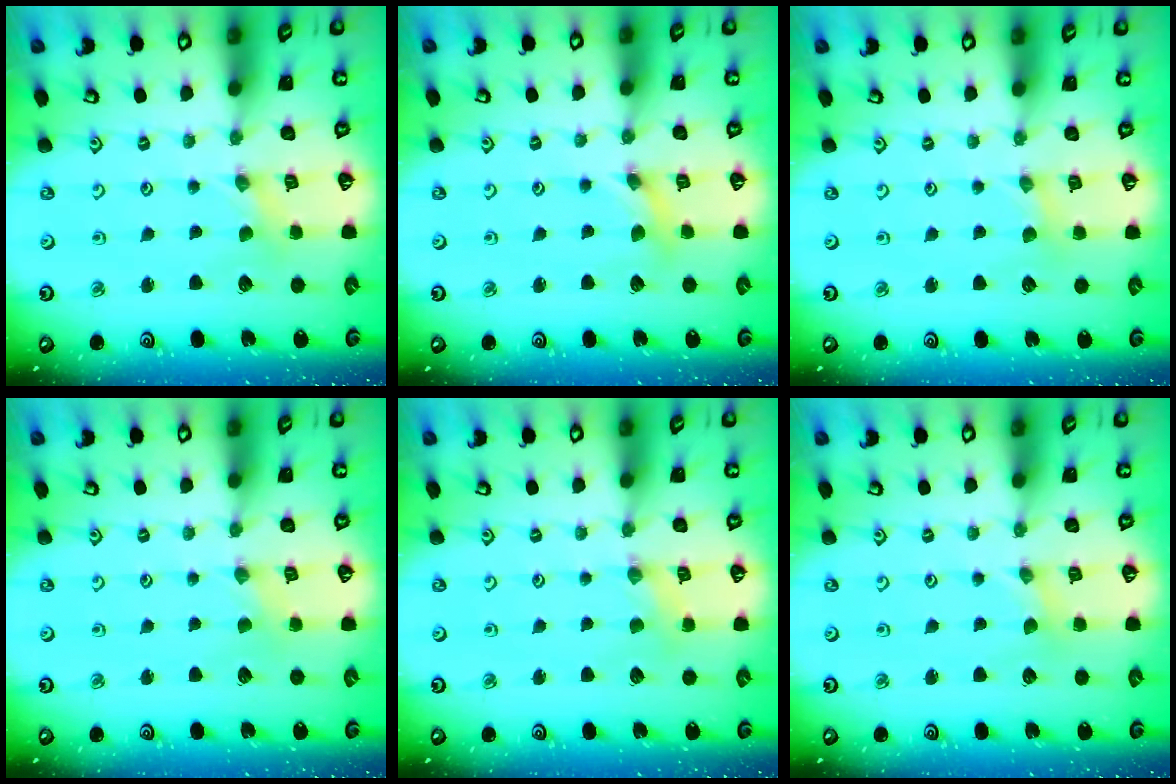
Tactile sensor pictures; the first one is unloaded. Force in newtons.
{"total": 2.5, "press": 2.4, "slide": 0.3}
{"total": 1.6, "press": 1.6, "slide": 0.3}
{"total": 0.0}
{"total": 2.8, "press": 2.7, "slide": 0.4}
{"total": 0.0}